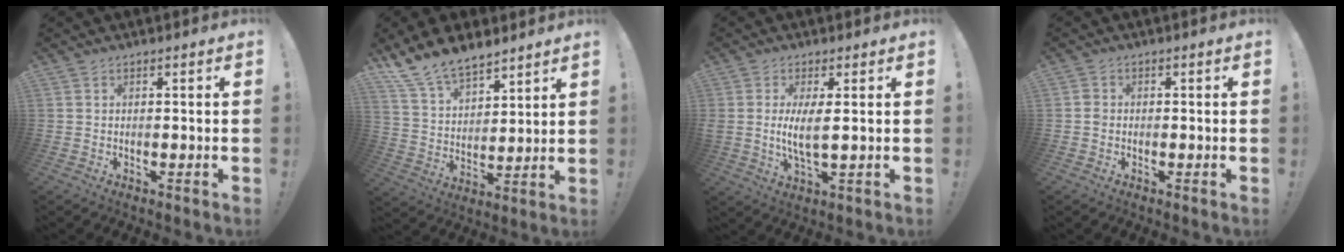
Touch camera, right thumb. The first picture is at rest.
{"total": 13.2, "force": [10.9, 5.8, 4.5], "torque": [-0.096, -0.074, 0.208]}
{"total": 6.1, "force": [1.0, 1.6, 5.8], "torque": [-0.120, -0.011, 0.015]}
{"total": 1.4, "force": [-0.4, 1.1, 0.6], "torque": [-0.011, 0.005, -0.008]}